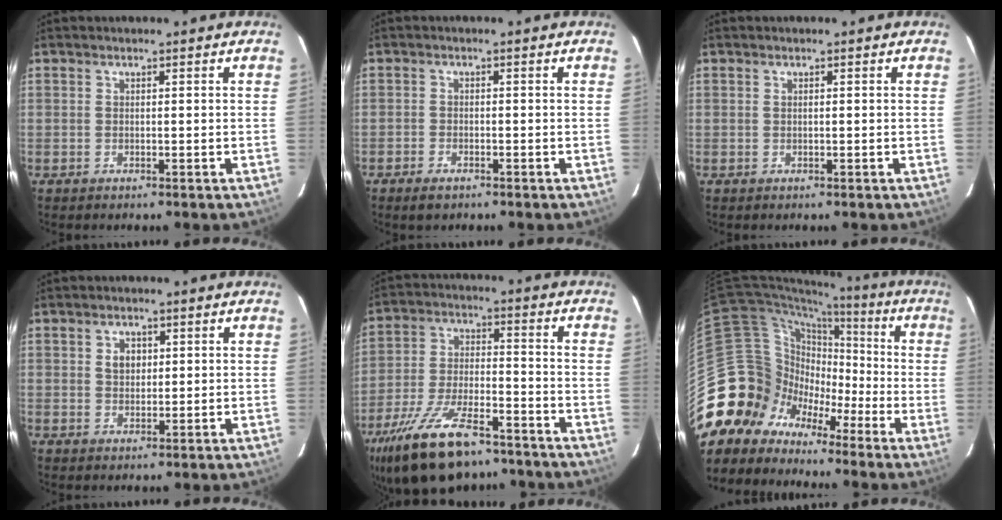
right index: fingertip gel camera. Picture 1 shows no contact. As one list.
[{"total": 2.5, "force": [-1.9, 1.2, 1.2], "torque": [-0.033, -0.002, -0.037]}, {"total": 0.0}, {"total": 2.9, "force": [0.9, 2.3, 1.6], "torque": [-0.023, 0.007, 0.015]}, {"total": 20.3, "force": [-14.8, 7.9, 11.5], "torque": [-0.237, -0.024, -0.247]}, {"total": 14.6, "force": [-7.7, 12.2, 2.4], "torque": [-0.073, 0.046, -0.147]}]